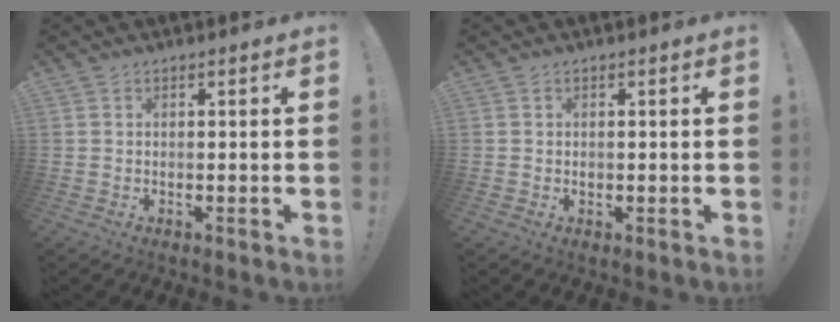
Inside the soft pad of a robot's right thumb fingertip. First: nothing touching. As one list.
[{"total": 0.6, "force": [-0.2, 0.6, 0.0], "torque": [0.000, 0.002, -0.004]}]